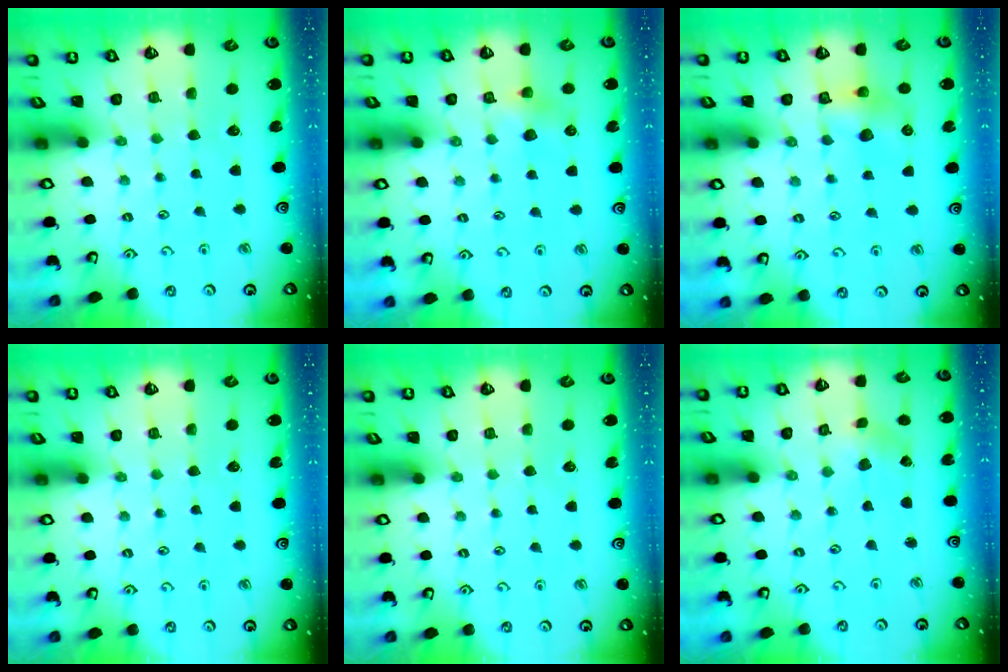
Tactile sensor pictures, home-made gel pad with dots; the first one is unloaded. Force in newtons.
{"total": 4.3, "press": 4.3, "slide": 0.3}
{"total": 6.6, "press": 6.6, "slide": 0.6}
{"total": 0.0}
{"total": 0.0}
{"total": 0.7, "press": 0.7, "slide": 0.2}